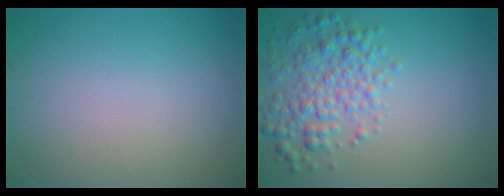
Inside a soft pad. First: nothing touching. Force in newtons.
{"total": 4.2, "press": 4.2, "slide": 0.1}